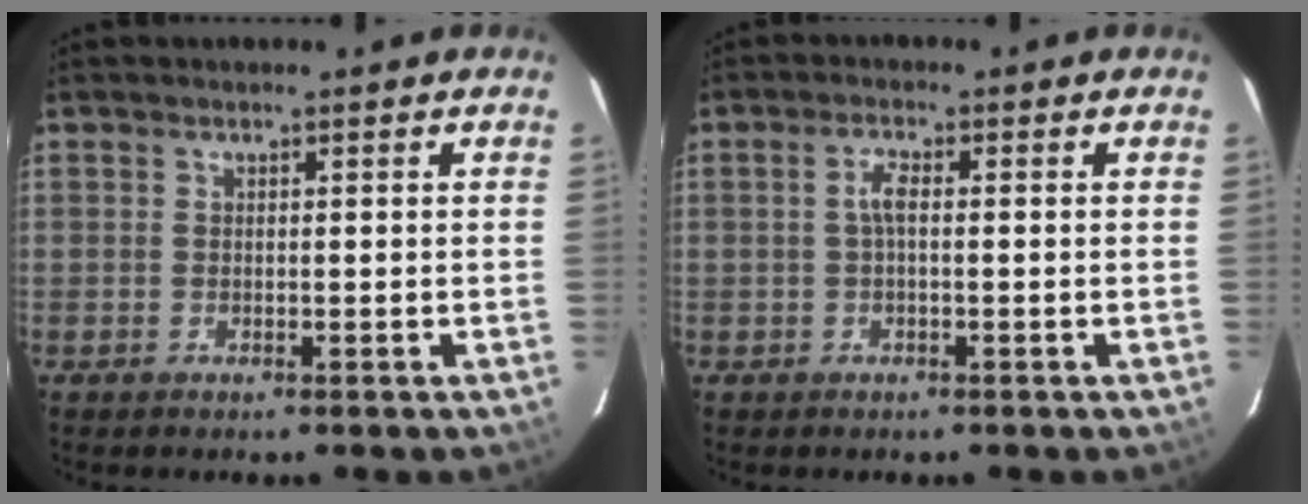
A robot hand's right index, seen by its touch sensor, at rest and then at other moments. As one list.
[{"total": 2.3, "force": [-0.1, 0.7, 2.2], "torque": [-0.046, 0.007, -0.001]}]